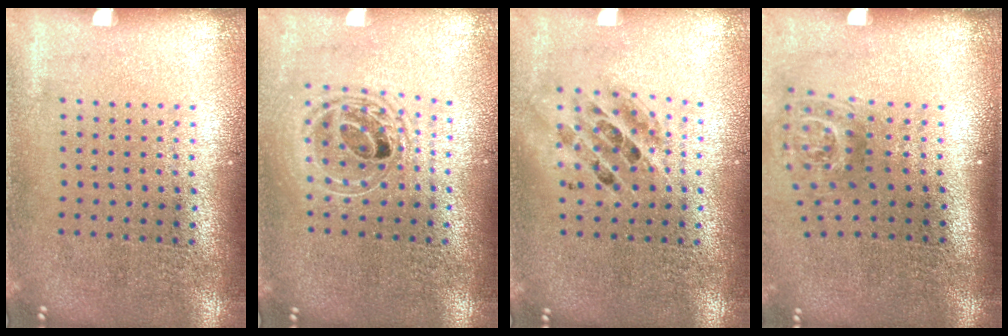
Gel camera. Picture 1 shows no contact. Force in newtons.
{"total": 1.6, "press": 1.4, "slide": 0.9}
{"total": 1.3, "press": 1.1, "slide": 0.7}
{"total": 1.8, "press": 1.2, "slide": 1.3}